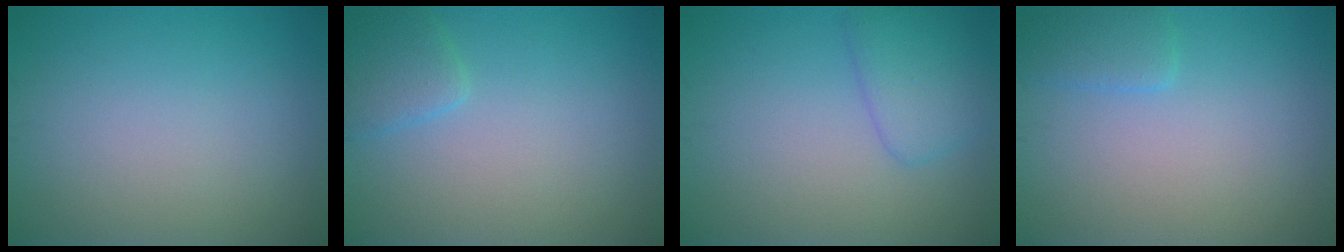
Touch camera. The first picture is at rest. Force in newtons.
{"total": 2.0, "press": 2.0, "slide": 0.1}
{"total": 2.9, "press": 2.9, "slide": 0.1}
{"total": 1.7, "press": 1.7, "slide": 0.2}